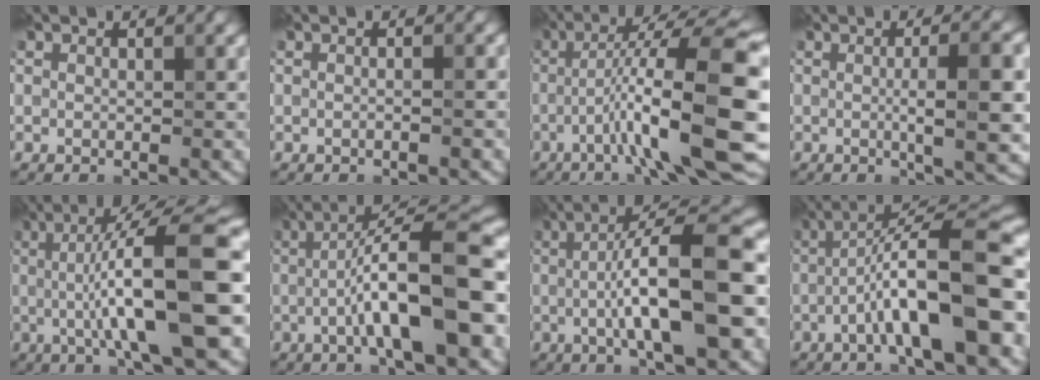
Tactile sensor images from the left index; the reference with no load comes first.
{"total": 1.0, "force": [-0.1, 0.3, 1.0], "torque": [-0.007, -0.007, -0.010]}
{"total": 12.7, "force": [-2.7, 1.9, 12.2], "torque": [-0.186, 0.023, -0.044]}
{"total": 7.5, "force": [-0.1, 1.7, 7.3], "torque": [-0.097, 0.002, -0.002]}
{"total": 13.7, "force": [-0.4, 3.0, 13.4], "torque": [-0.184, 0.012, -0.011]}
{"total": 10.9, "force": [-1.6, 2.3, 10.5], "torque": [-0.150, 0.020, -0.031]}
{"total": 11.2, "force": [-0.7, 2.5, 10.9], "torque": [-0.156, 0.012, -0.017]}
{"total": 11.5, "force": [-2.7, 2.4, 11.0], "torque": [-0.164, 0.024, -0.047]}